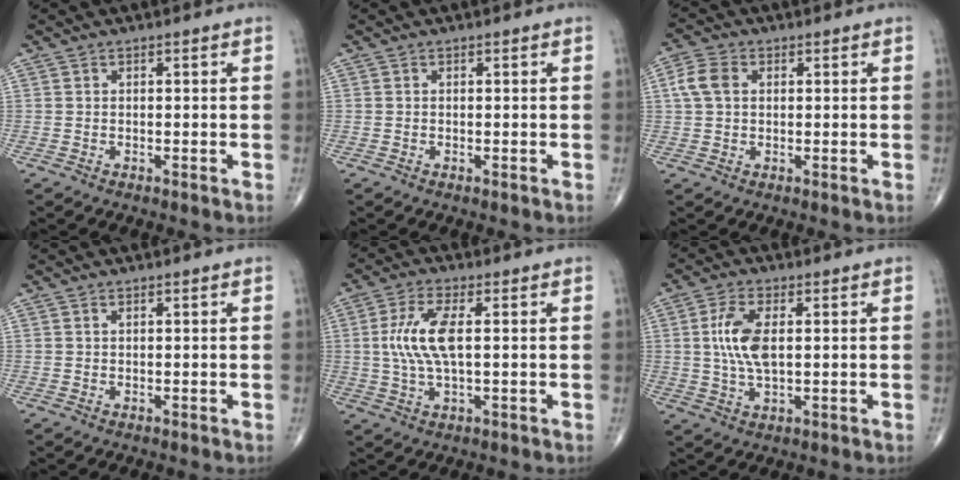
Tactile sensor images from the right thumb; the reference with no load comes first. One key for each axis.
{"total": 0.0}
{"total": 5.1, "fx": 1.0, "fy": 3.6, "fz": 3.4, "tx": -0.075, "ty": 0.012, "tz": 0.017}
{"total": 0.0}
{"total": 8.7, "fx": 0.9, "fy": 3.0, "fz": 8.1, "tx": -0.184, "ty": 0.003, "tz": 0.018}
{"total": 8.0, "fx": 1.0, "fy": 3.6, "fz": 7.0, "tx": -0.149, "ty": -0.001, "tz": 0.020}